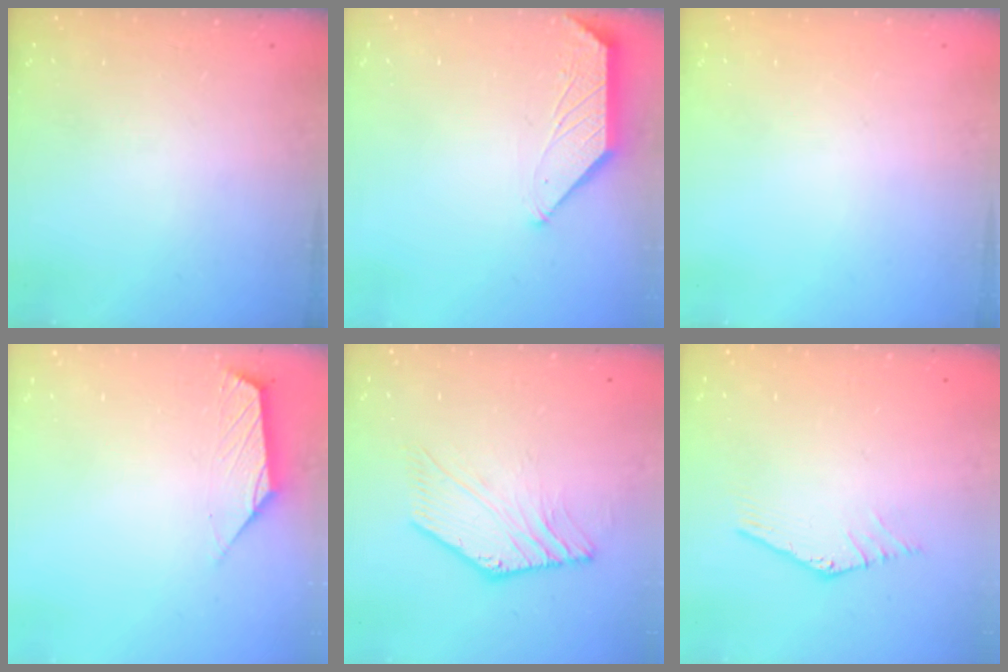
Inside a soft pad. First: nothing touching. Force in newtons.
{"total": 1.4, "press": 1.4, "slide": 0.3}
{"total": 0.0}
{"total": 1.5, "press": 1.5, "slide": 0.3}
{"total": 5.7, "press": 5.7, "slide": 1.0}
{"total": 1.4, "press": 1.3, "slide": 0.1}